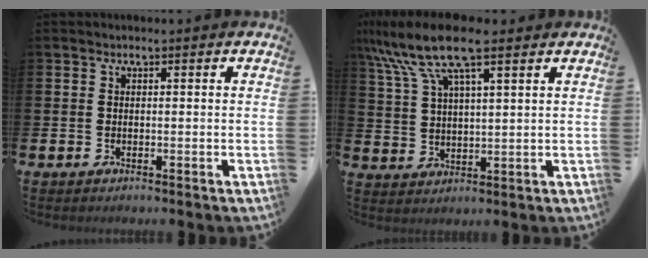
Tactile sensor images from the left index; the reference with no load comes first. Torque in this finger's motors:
{"motor_torque": [0.90, -1.25, 1.05, 0.21]}